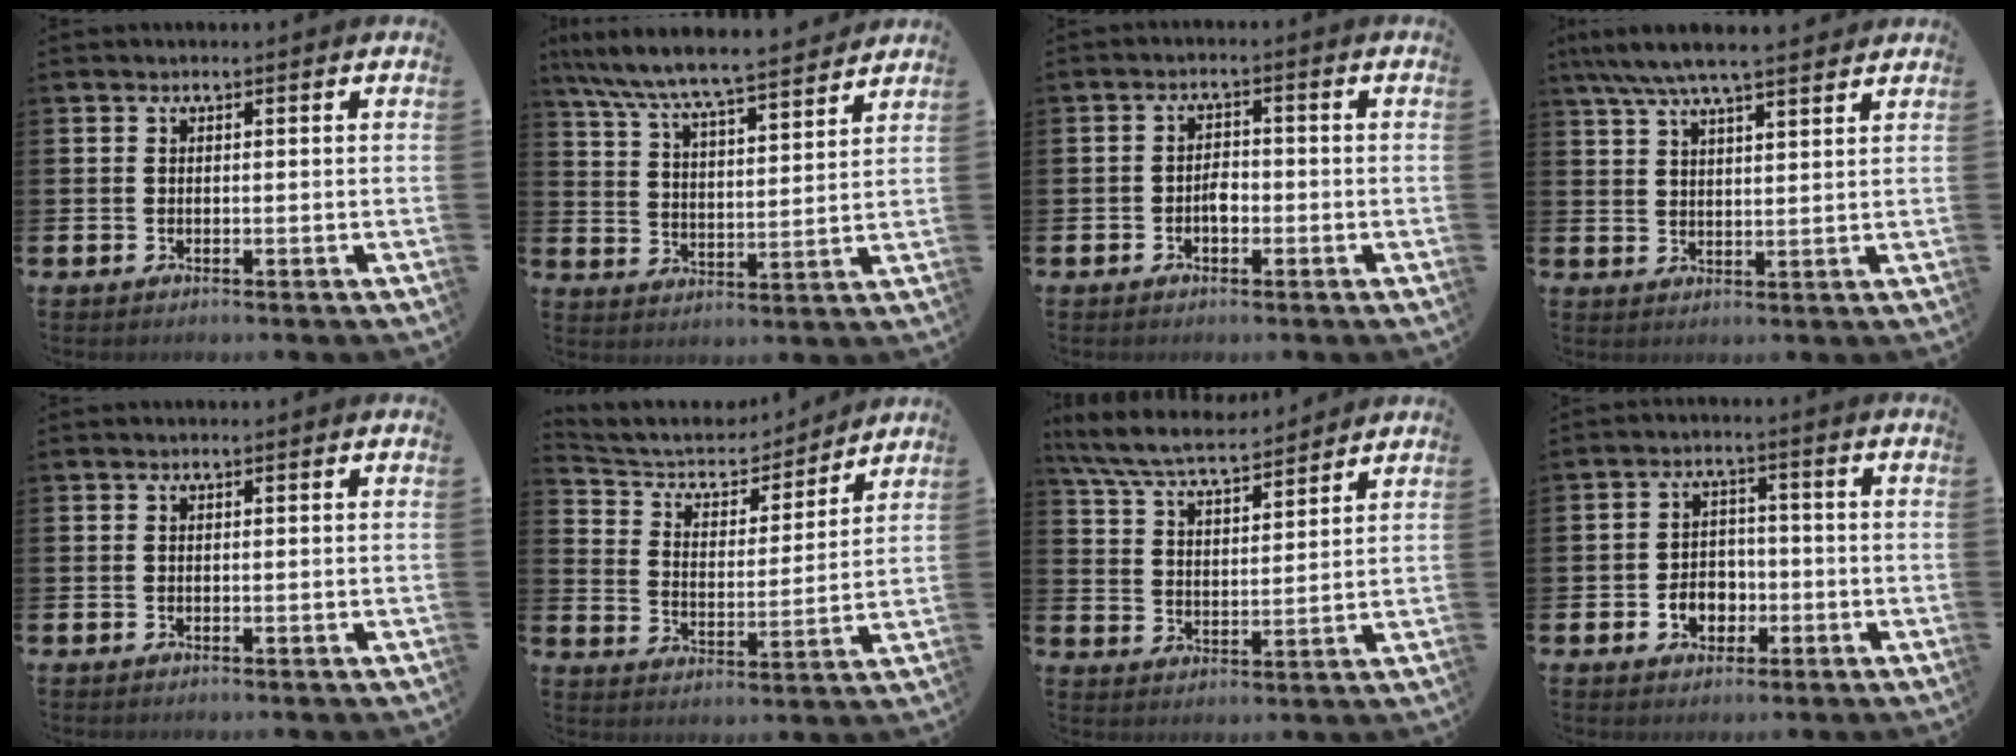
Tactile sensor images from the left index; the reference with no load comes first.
{"total": 7.6, "force": [7.2, 0.4, 2.3], "torque": [-0.075, -0.053, 0.124]}
{"total": 2.2, "force": [-0.8, 1.4, 1.4], "torque": [-0.020, 0.003, -0.019]}
{"total": 6.5, "force": [5.9, 0.8, 2.6], "torque": [-0.069, -0.016, 0.109]}
{"total": 0.0}
{"total": 6.5, "force": [6.0, 2.3, 1.2], "torque": [-0.051, -0.051, 0.097]}
{"total": 7.2, "force": [6.8, 0.9, 2.2], "torque": [-0.068, -0.040, 0.120]}
{"total": 4.1, "force": [-1.5, 3.3, 2.0], "torque": [-0.029, 0.001, -0.035]}